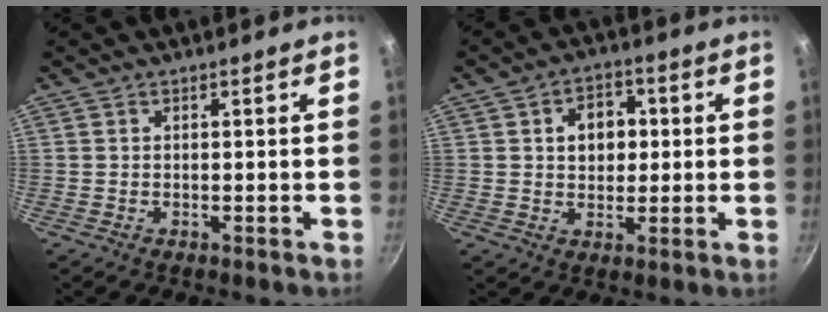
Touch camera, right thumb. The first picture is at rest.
{"total": 7.4, "force": [1.3, 5.6, 4.7], "torque": [-0.043, 0.007, 0.015]}